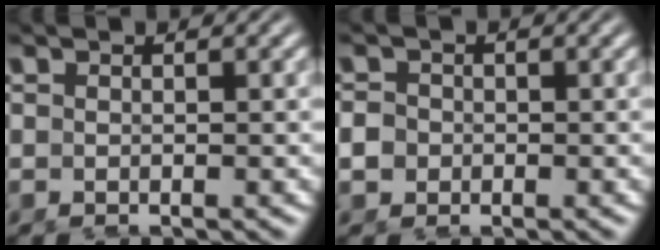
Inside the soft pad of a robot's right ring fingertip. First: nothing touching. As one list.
[{"total": 1.6, "force": [-0.4, 1.5, 0.4], "torque": [-0.018, -0.008, -0.005]}]